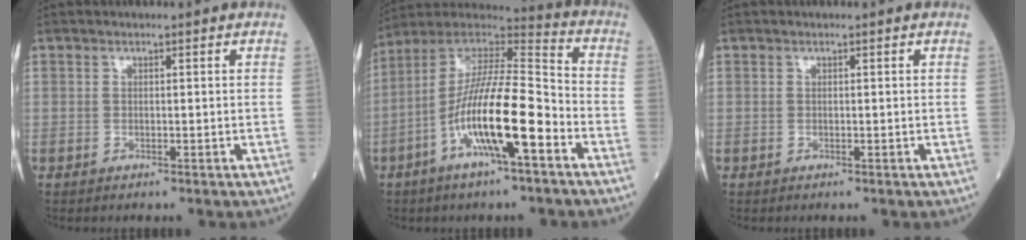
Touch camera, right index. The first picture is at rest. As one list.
[{"total": 16.5, "force": [-6.0, 2.4, 15.2], "torque": [-0.286, 0.003, -0.111]}, {"total": 0.0}]